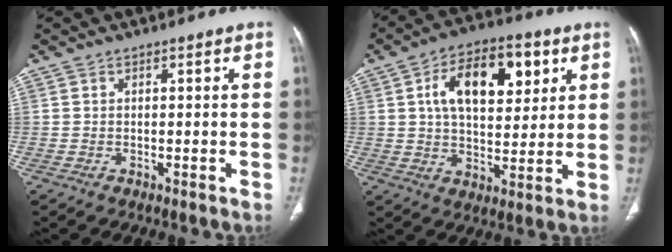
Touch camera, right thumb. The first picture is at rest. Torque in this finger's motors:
{"motor_torque": [-0.18, 0.72, 0.23, 0.09, 0.11]}